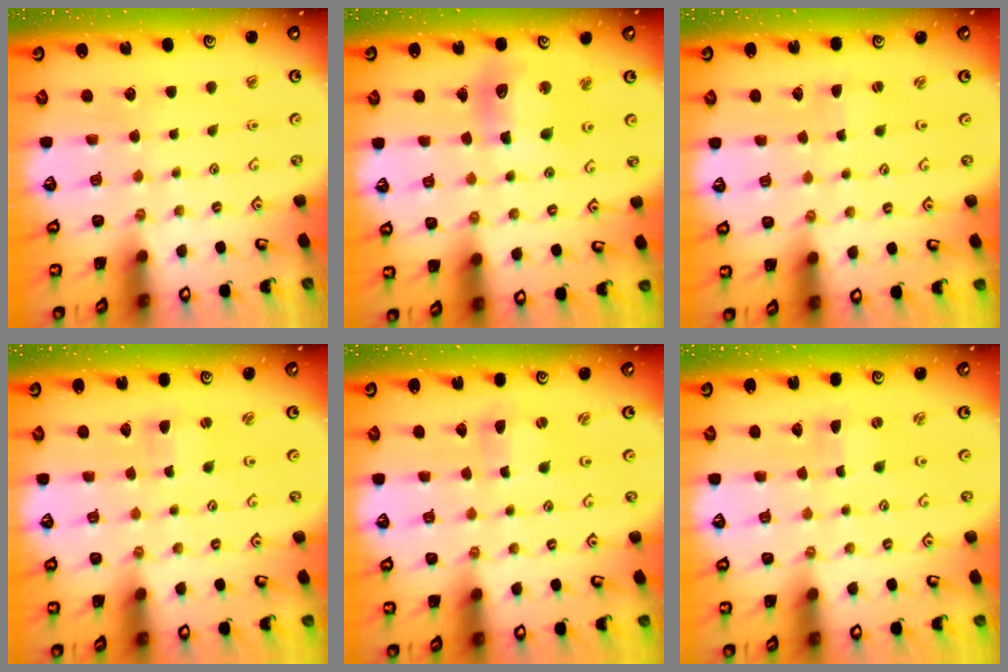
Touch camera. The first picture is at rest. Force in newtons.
{"total": 11.9, "press": 11.6, "slide": 2.6}
{"total": 0.6, "press": 0.6, "slide": 0.1}
{"total": 2.4, "press": 2.4, "slide": 0.3}
{"total": 1.8, "press": 1.8, "slide": 0.2}
{"total": 0.0}